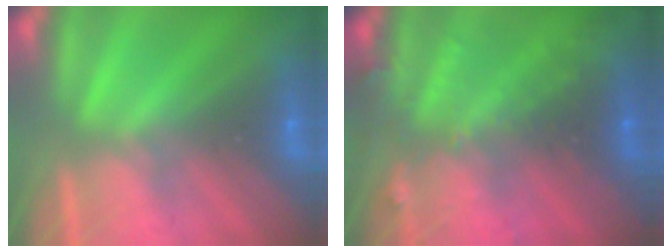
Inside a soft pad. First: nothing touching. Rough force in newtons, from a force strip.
{"total": 2.9}